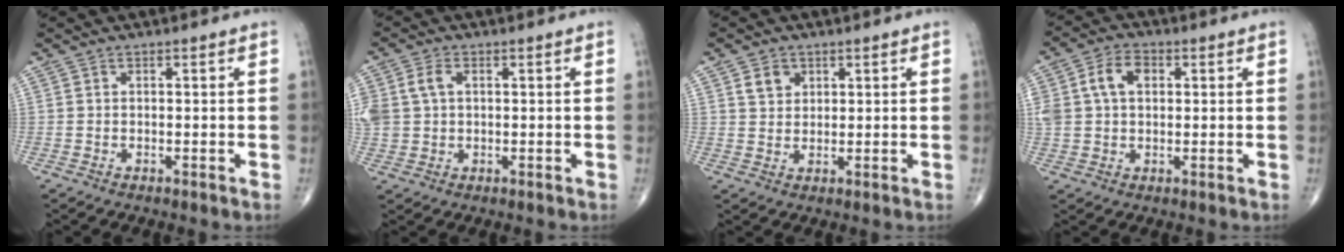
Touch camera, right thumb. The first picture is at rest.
{"total": 7.6, "force": [1.6, 5.5, 4.9], "torque": [-0.124, 0.011, 0.039]}
{"total": 3.6, "force": [1.7, 2.8, 1.5], "torque": [-0.009, -0.011, 0.032]}
{"total": 9.1, "force": [2.2, 6.4, 6.2], "torque": [-0.124, 0.016, 0.043]}